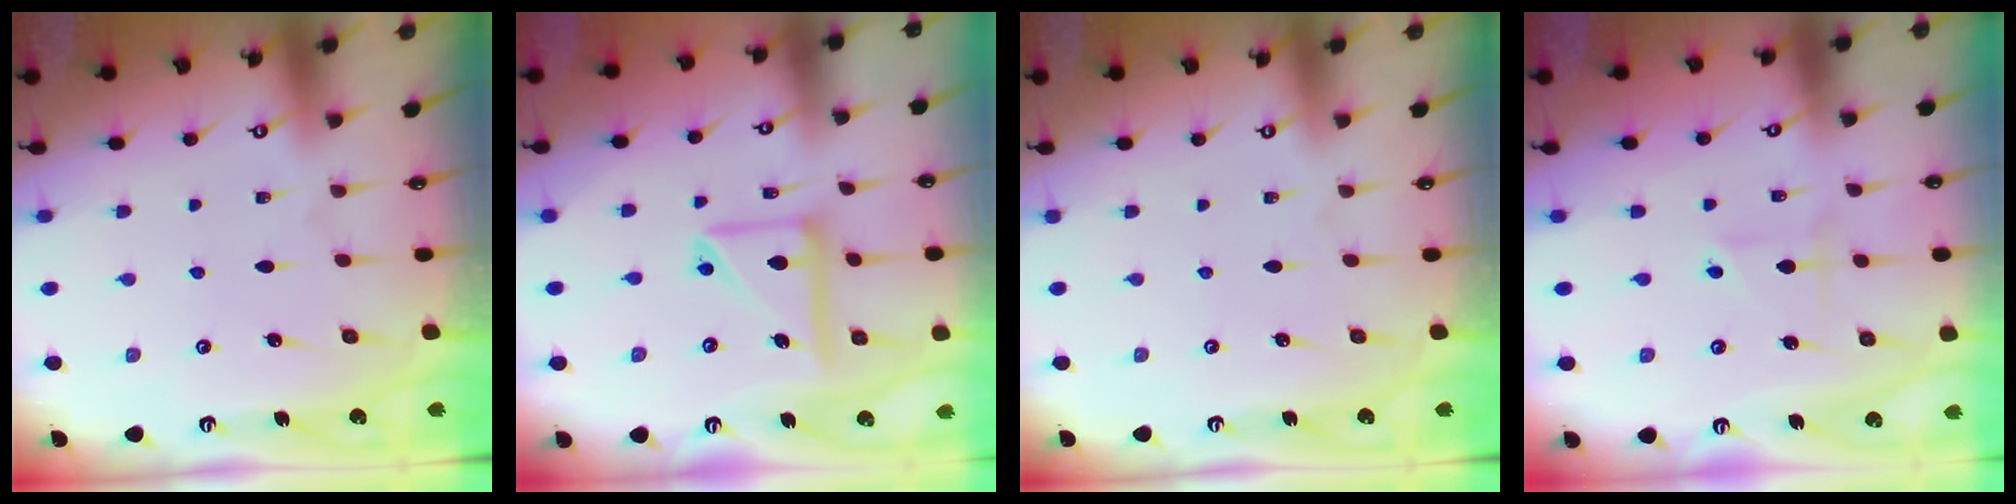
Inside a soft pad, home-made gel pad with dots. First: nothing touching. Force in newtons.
{"total": 14.4, "press": 14.3, "slide": 1.9}
{"total": 0.0}
{"total": 1.9, "press": 1.9, "slide": 0.3}